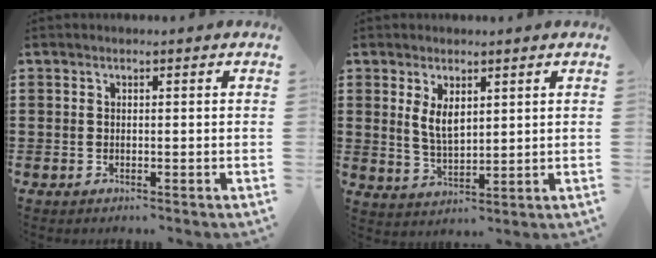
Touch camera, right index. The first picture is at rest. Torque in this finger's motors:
{"motor_torque": [0.60, -0.43, 0.23, 0.13]}